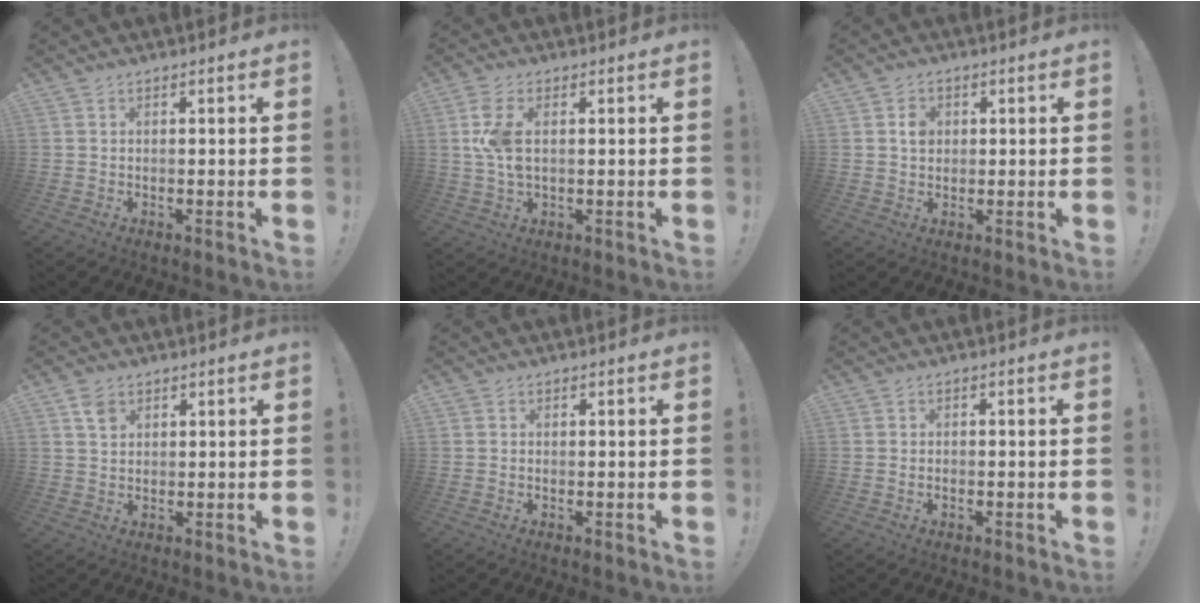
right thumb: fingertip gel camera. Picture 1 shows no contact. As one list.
[{"total": 7.9, "force": [1.0, 4.0, 6.8], "torque": [-0.135, -0.007, 0.013]}, {"total": 3.5, "force": [0.6, 2.9, 1.8], "torque": [-0.010, -0.003, 0.004]}, {"total": 3.3, "force": [1.8, 2.4, 1.4], "torque": [-0.010, -0.006, 0.032]}, {"total": 0.0}, {"total": 0.6, "force": [-0.3, 0.2, 0.5], "torque": [-0.010, 0.000, -0.006]}]